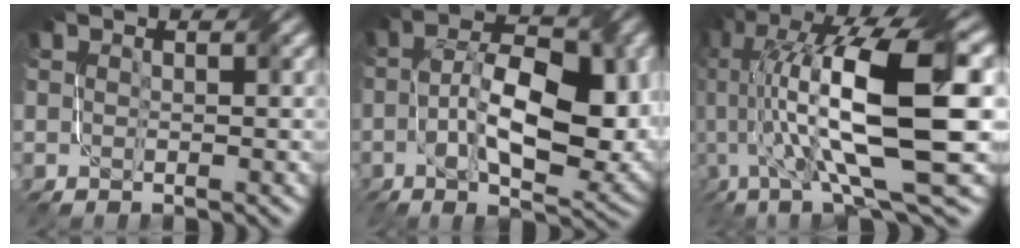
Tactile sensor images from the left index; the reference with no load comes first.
{"total": 12.1, "force": [-1.1, 5.6, 10.6], "torque": [-0.174, 0.000, -0.009]}
{"total": 15.2, "force": [0.6, 3.9, 14.6], "torque": [-0.253, 0.022, 0.021]}